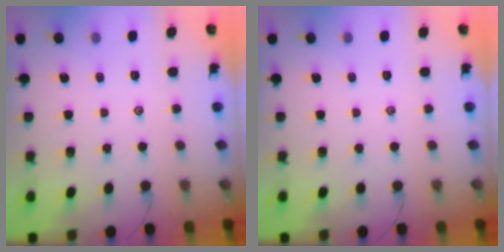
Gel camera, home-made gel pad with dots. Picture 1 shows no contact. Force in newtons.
{"total": 0.0}